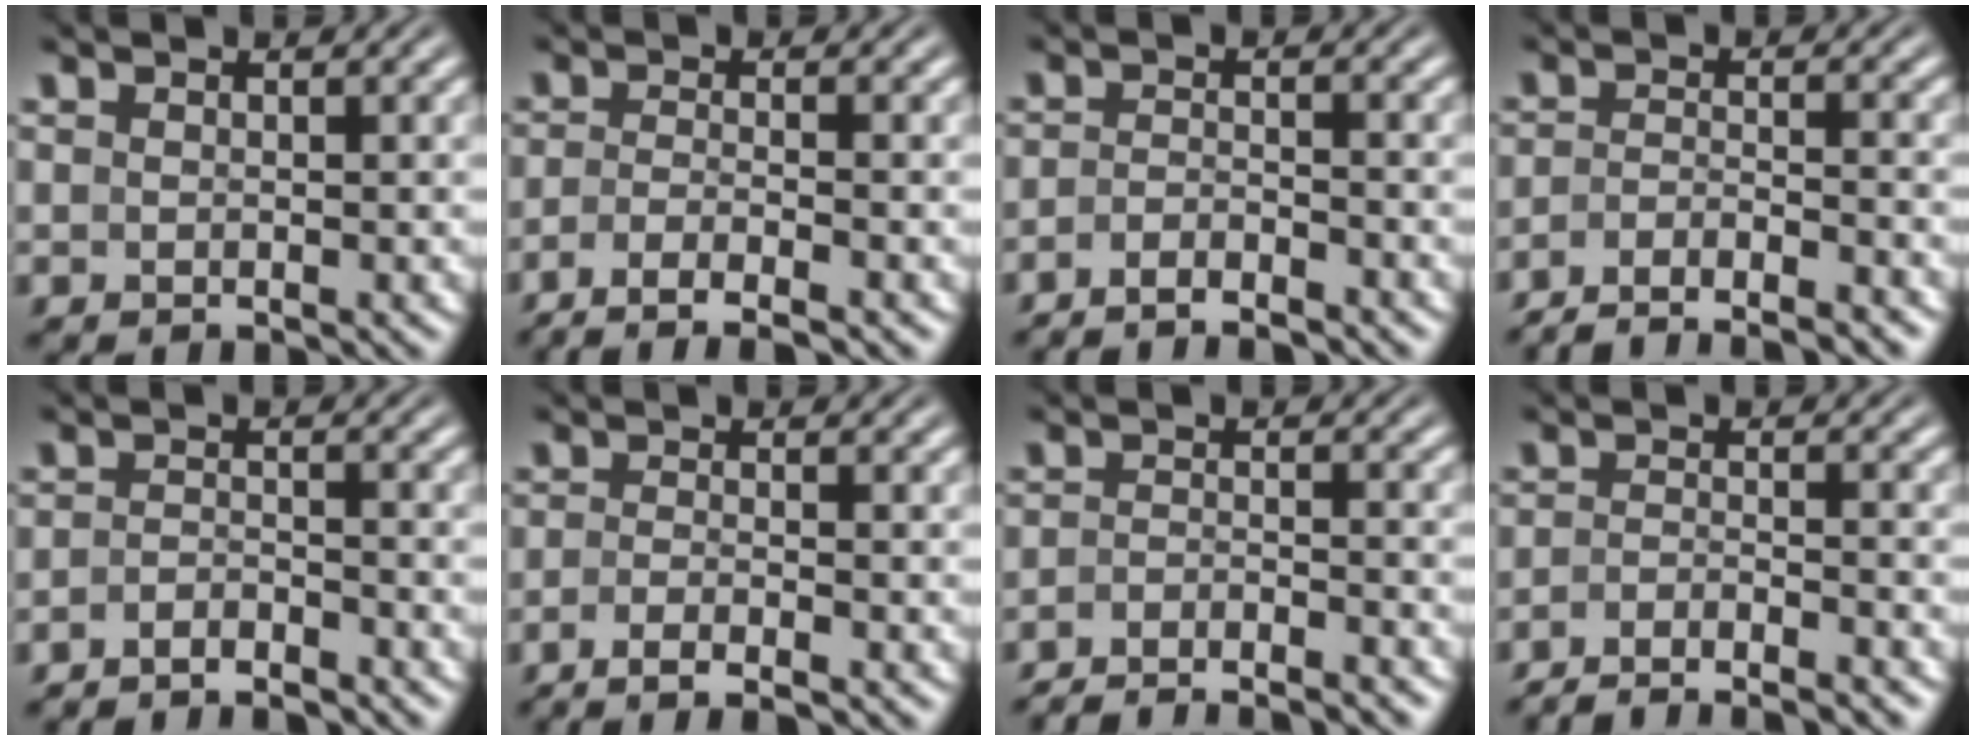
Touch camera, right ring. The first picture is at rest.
{"total": 6.0, "force": [-4.8, 1.4, 3.2], "torque": [-0.059, -0.025, -0.063]}
{"total": 3.4, "force": [-3.2, 0.5, 1.0], "torque": [-0.021, -0.010, -0.050]}
{"total": 7.9, "force": [-7.1, 2.3, 2.5], "torque": [-0.036, -0.023, -0.105]}
{"total": 3.5, "force": [-3.4, 0.6, 0.5], "torque": [-0.010, -0.012, -0.054]}
{"total": 3.6, "force": [-2.9, 0.4, 2.0], "torque": [-0.039, -0.009, -0.043]}
{"total": 6.7, "force": [-6.3, 1.6, 1.5], "torque": [-0.014, -0.015, -0.095]}
{"total": 6.9, "force": [-6.4, 1.6, 2.0], "torque": [-0.027, -0.019, -0.093]}